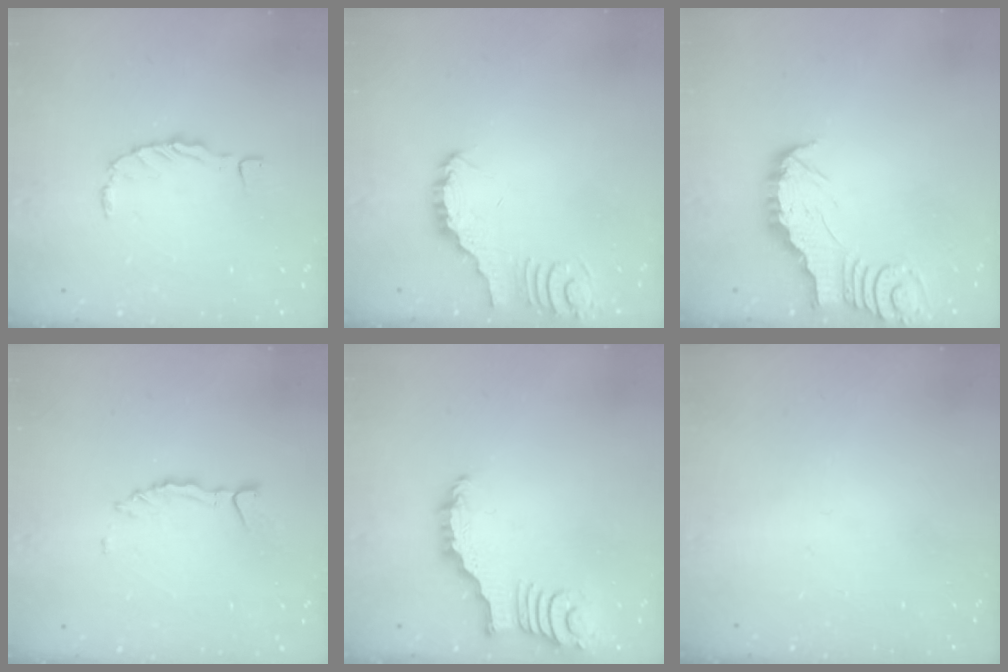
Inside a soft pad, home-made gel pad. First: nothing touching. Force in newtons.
{"total": 3.0, "press": 3.0, "slide": 0.2}
{"total": 2.6, "press": 2.6, "slide": 0.2}
{"total": 2.9, "press": 2.9, "slide": 0.3}
{"total": 2.4, "press": 2.4, "slide": 0.3}
{"total": 0.0}